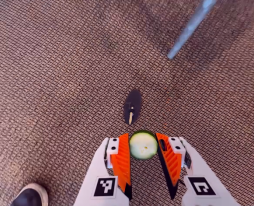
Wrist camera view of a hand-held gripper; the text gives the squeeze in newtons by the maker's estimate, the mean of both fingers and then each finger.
{"total": 7.3, "left": 7.4, "right": 7.2}